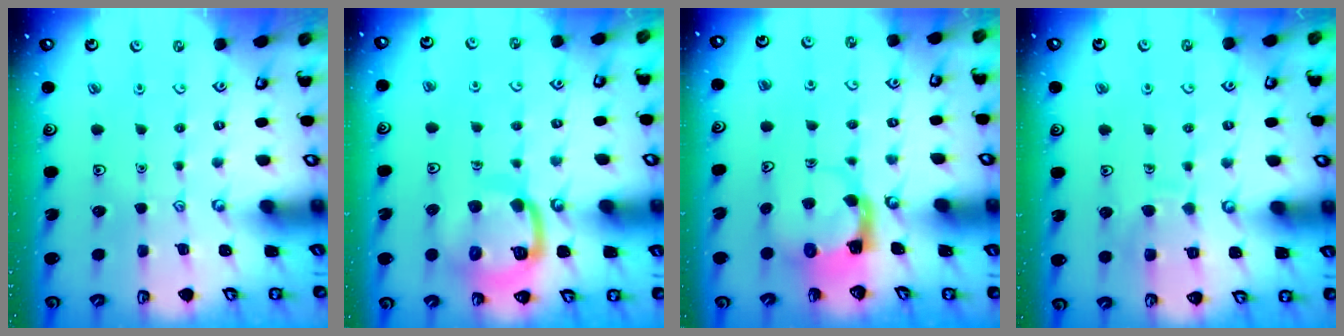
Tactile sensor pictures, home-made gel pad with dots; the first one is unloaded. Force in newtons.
{"total": 14.9, "press": 14.8, "slide": 1.6}
{"total": 3.9, "press": 3.8, "slide": 0.7}
{"total": 8.6, "press": 8.6, "slide": 0.7}